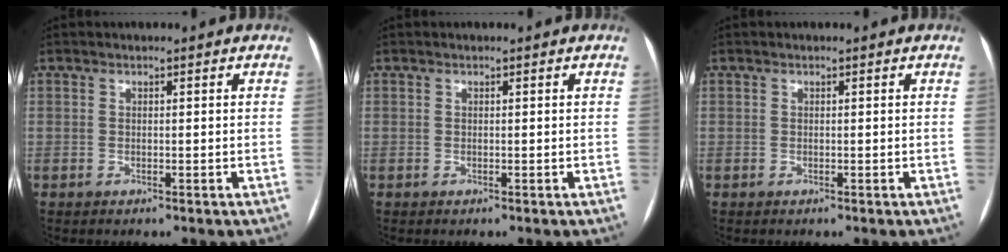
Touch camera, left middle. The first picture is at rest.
{"total": 0.0}
{"total": 0.0}